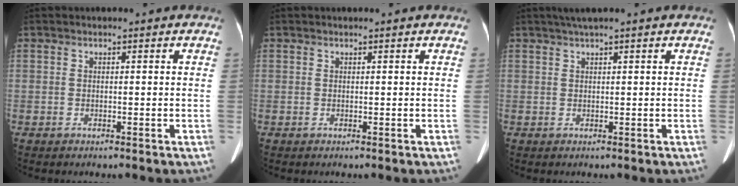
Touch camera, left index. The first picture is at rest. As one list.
[{"total": 0.0}, {"total": 2.2, "force": [1.6, -0.3, 1.5], "torque": [-0.029, 0.018, 0.034]}]